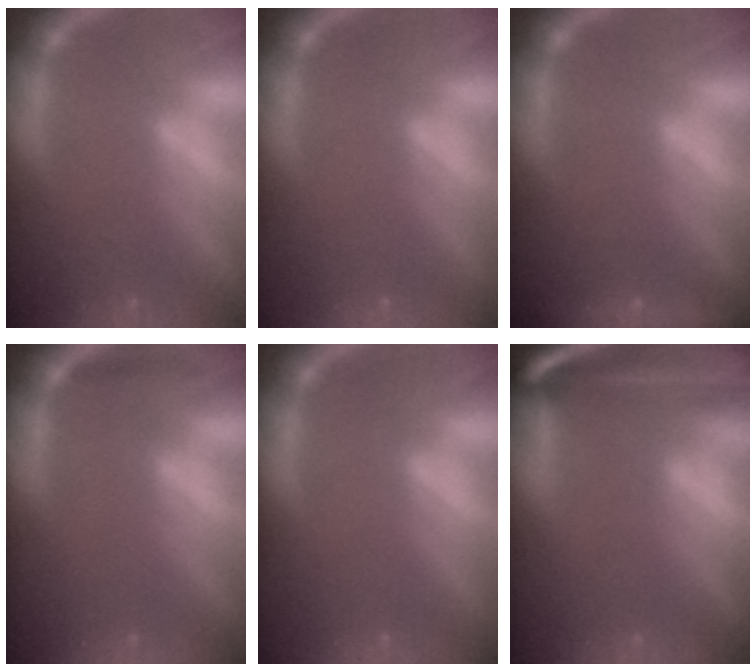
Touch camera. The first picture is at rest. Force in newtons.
{"total": 0.0}
{"total": 3.0}
{"total": 0.9}
{"total": 0.0}
{"total": 10.1}